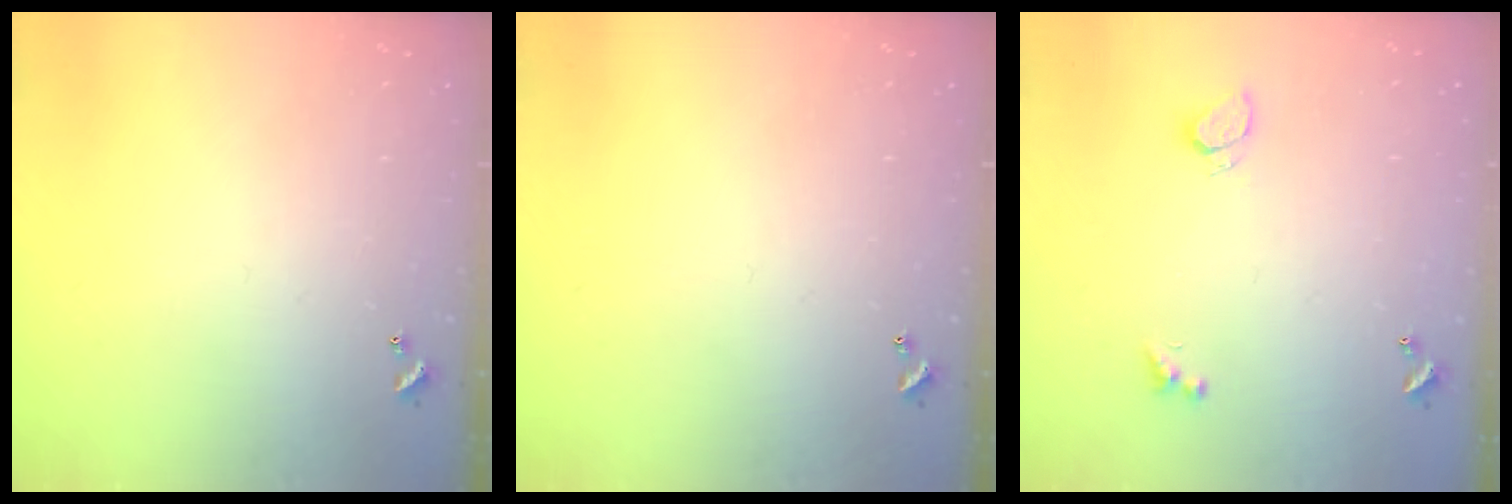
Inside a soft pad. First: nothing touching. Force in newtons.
{"total": 0.0}
{"total": 1.9, "press": 1.8, "slide": 0.7}